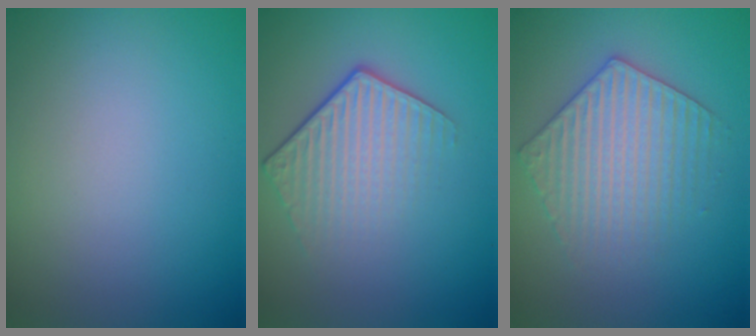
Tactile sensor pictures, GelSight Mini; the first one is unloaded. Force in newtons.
{"total": 4.2, "press": 2.9, "slide": 3.1}
{"total": 3.6, "press": 3.5, "slide": 0.5}